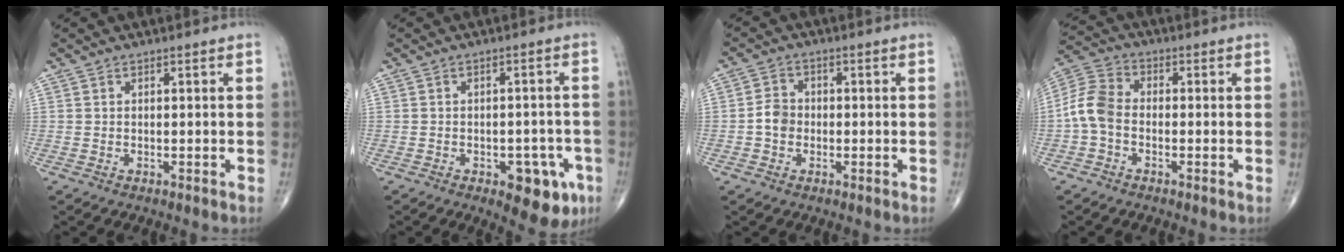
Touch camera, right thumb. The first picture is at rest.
{"total": 7.8, "force": [-3.4, 4.0, 5.8], "torque": [-0.043, 0.011, -0.036]}
{"total": 3.7, "force": [-0.8, 3.1, 2.0], "torque": [-0.028, 0.013, -0.021]}
{"total": 7.2, "force": [-1.4, 4.9, 5.0], "torque": [-0.100, 0.023, -0.044]}